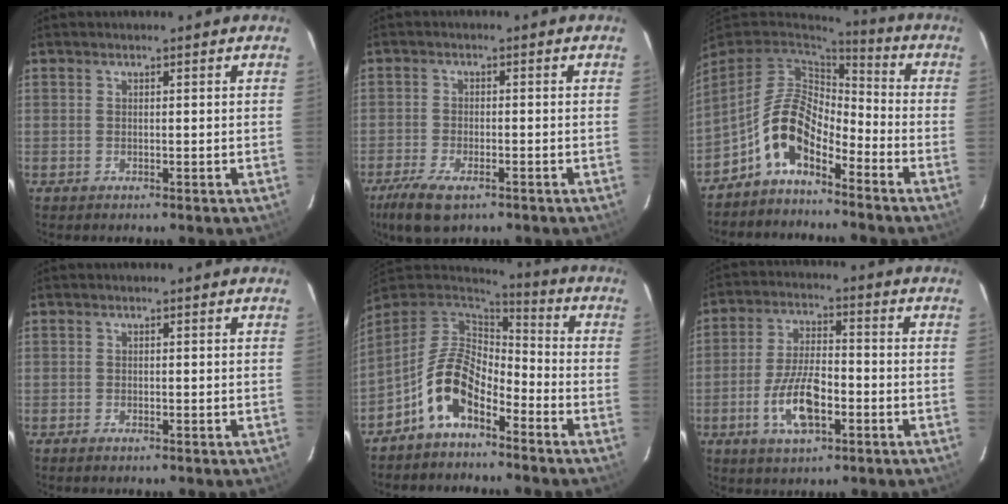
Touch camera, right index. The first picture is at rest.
{"total": 8.3, "force": [-5.4, 3.1, 5.5], "torque": [-0.137, -0.027, -0.100]}
{"total": 10.5, "force": [-5.7, 5.0, 7.2], "torque": [-0.148, 0.018, -0.112]}
{"total": 0.7, "force": [-0.6, 0.3, 0.3], "torque": [-0.008, -0.002, -0.012]}
{"total": 11.5, "force": [-6.3, 5.8, 7.7], "torque": [-0.158, 0.019, -0.123]}
{"total": 10.4, "force": [-4.0, 4.2, 8.6], "torque": [-0.179, -0.002, -0.070]}